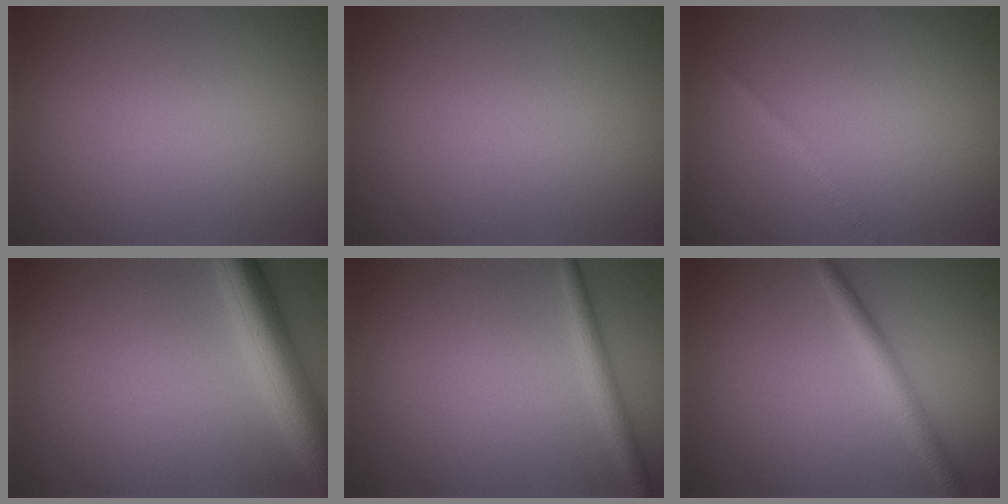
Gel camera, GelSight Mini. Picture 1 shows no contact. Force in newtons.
{"total": 0.0}
{"total": 1.1, "press": 1.1, "slide": 0.1}
{"total": 5.9, "press": 5.9, "slide": 0.2}
{"total": 1.9, "press": 1.9, "slide": 0.2}
{"total": 2.4, "press": 2.4, "slide": 0.1}